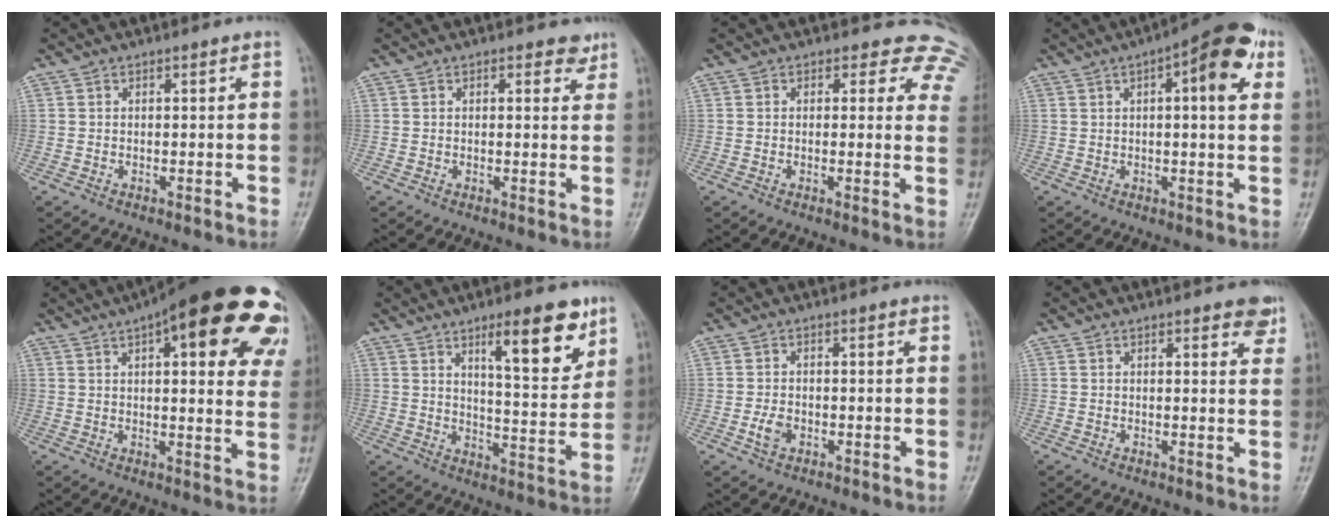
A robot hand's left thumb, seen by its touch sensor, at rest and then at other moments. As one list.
[{"total": 2.5, "force": [1.5, 1.4, 1.5], "torque": [-0.006, -0.006, 0.016]}, {"total": 8.7, "force": [6.6, 5.0, 2.7], "torque": [0.021, -0.019, 0.039]}, {"total": 11.2, "force": [4.7, 4.4, 9.2], "torque": [-0.090, -0.002, 0.052]}, {"total": 27.8, "force": [13.6, 8.9, 22.5], "torque": [-0.230, 0.007, 0.169]}, {"total": 12.7, "force": [7.4, 3.5, 9.7], "torque": [-0.120, -0.048, 0.115]}, {"total": 2.9, "force": [-1.0, 2.0, 1.8], "torque": [-0.034, 0.006, -0.017]}, {"total": 3.6, "force": [2.2, 1.4, 2.4], "torque": [-0.018, -0.010, 0.023]}]